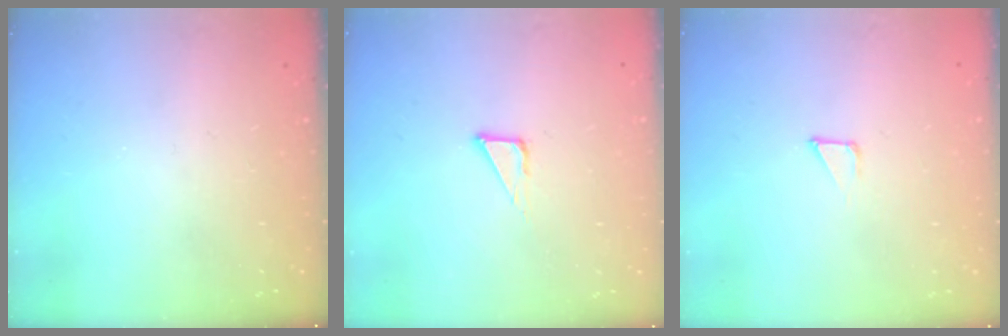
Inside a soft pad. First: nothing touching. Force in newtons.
{"total": 3.3, "press": 3.3, "slide": 0.2}
{"total": 1.6, "press": 1.6, "slide": 0.1}